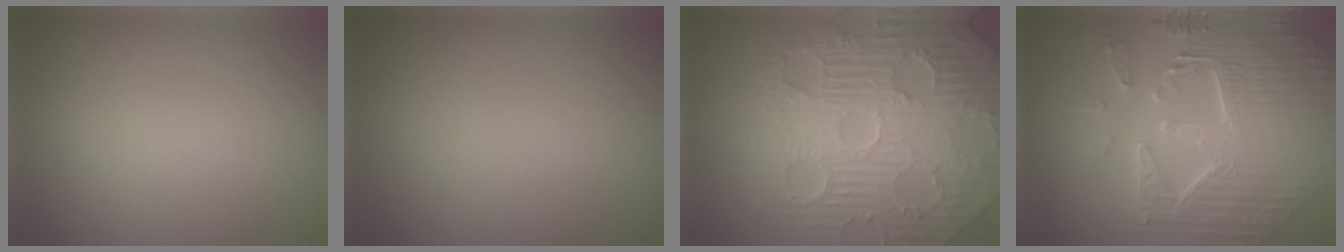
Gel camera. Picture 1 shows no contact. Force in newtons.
{"total": 0.0}
{"total": 11.2, "press": 7.2, "slide": 8.6}
{"total": 10.3, "press": 7.0, "slide": 7.5}